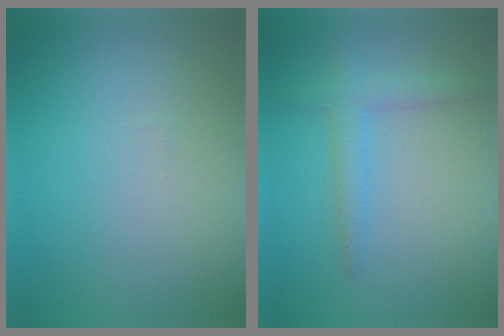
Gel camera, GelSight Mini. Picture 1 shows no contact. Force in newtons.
{"total": 2.3, "press": 2.3, "slide": 0.2}